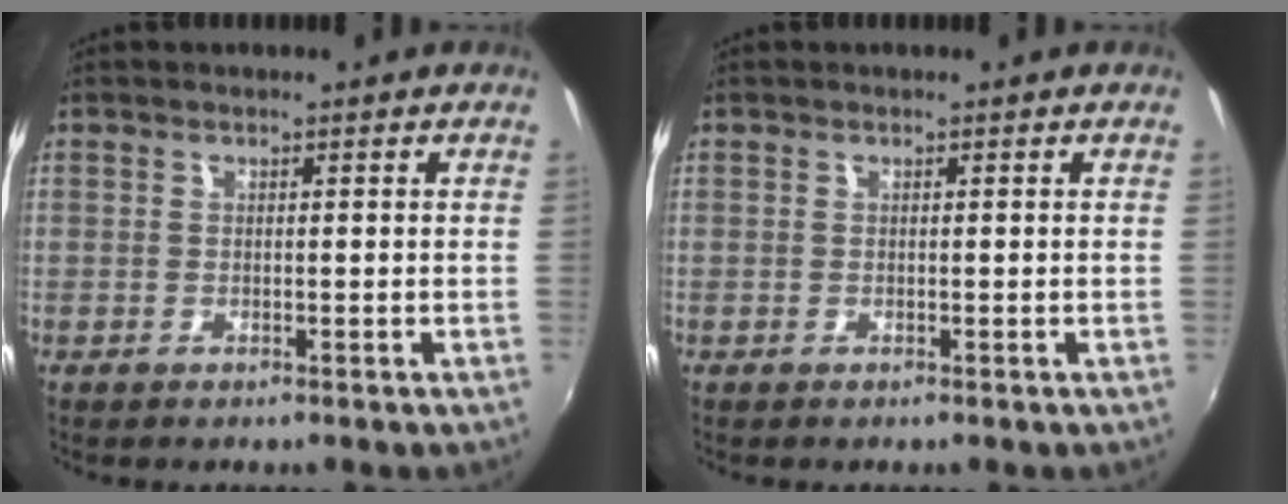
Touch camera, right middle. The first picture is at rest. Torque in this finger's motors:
{"motor_torque": [0.02, -0.02, 0.04, 0.00]}